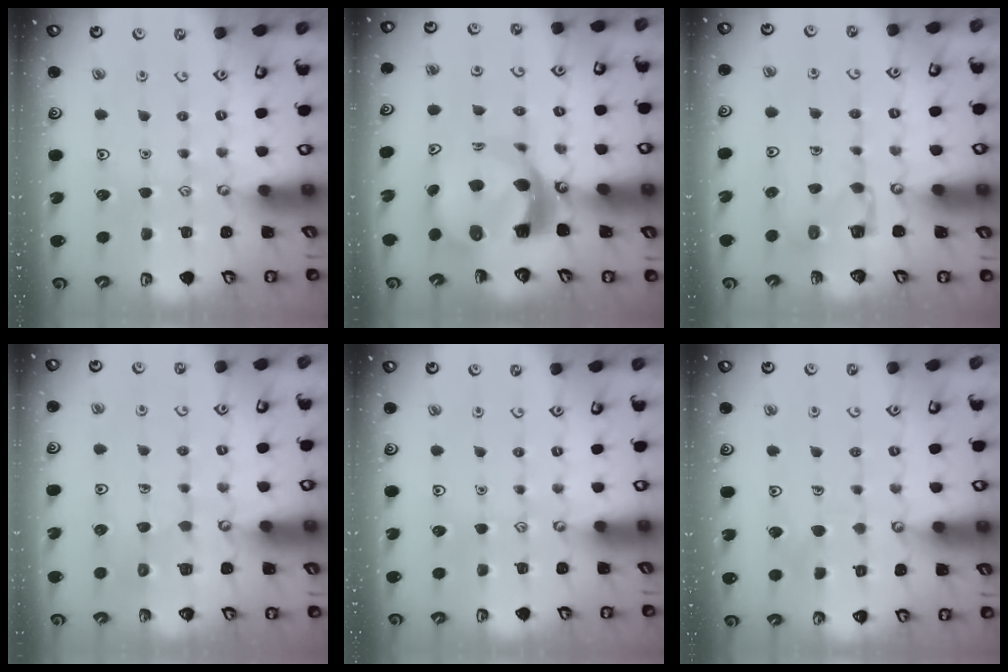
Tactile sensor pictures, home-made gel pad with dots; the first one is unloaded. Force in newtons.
{"total": 10.1, "press": 10.0, "slide": 1.5}
{"total": 2.8, "press": 2.8, "slide": 0.2}
{"total": 3.9, "press": 3.9, "slide": 0.4}
{"total": 0.0}
{"total": 5.3, "press": 5.3, "slide": 0.4}